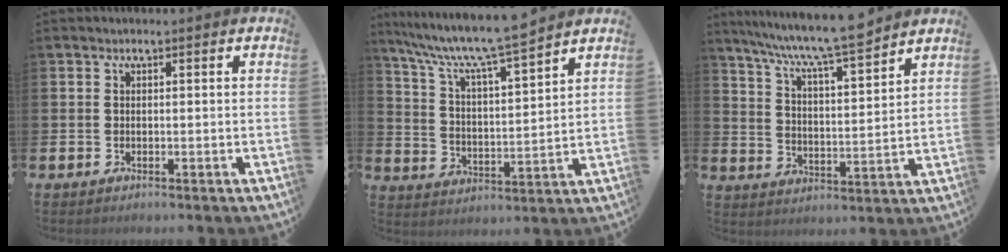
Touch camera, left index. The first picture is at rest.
{"total": 9.0, "force": [8.3, 0.4, 3.6], "torque": [-0.099, -0.056, 0.141]}
{"total": 9.2, "force": [8.6, 0.5, 3.3], "torque": [-0.093, -0.058, 0.149]}